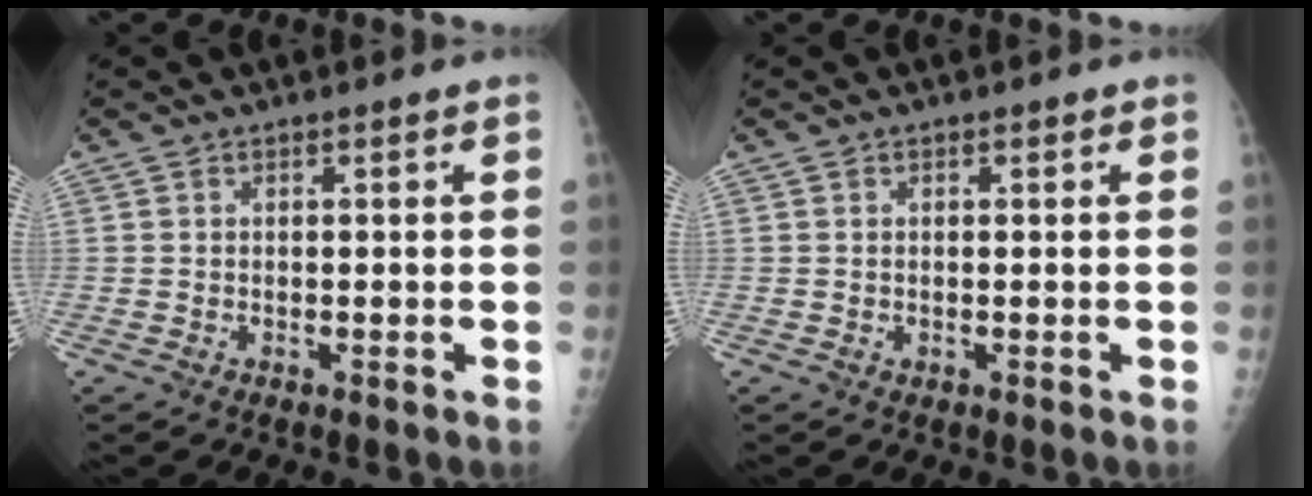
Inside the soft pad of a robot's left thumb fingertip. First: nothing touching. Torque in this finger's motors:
{"motor_torque": [-0.40, -0.12, 0.00, -0.15, 0.00]}